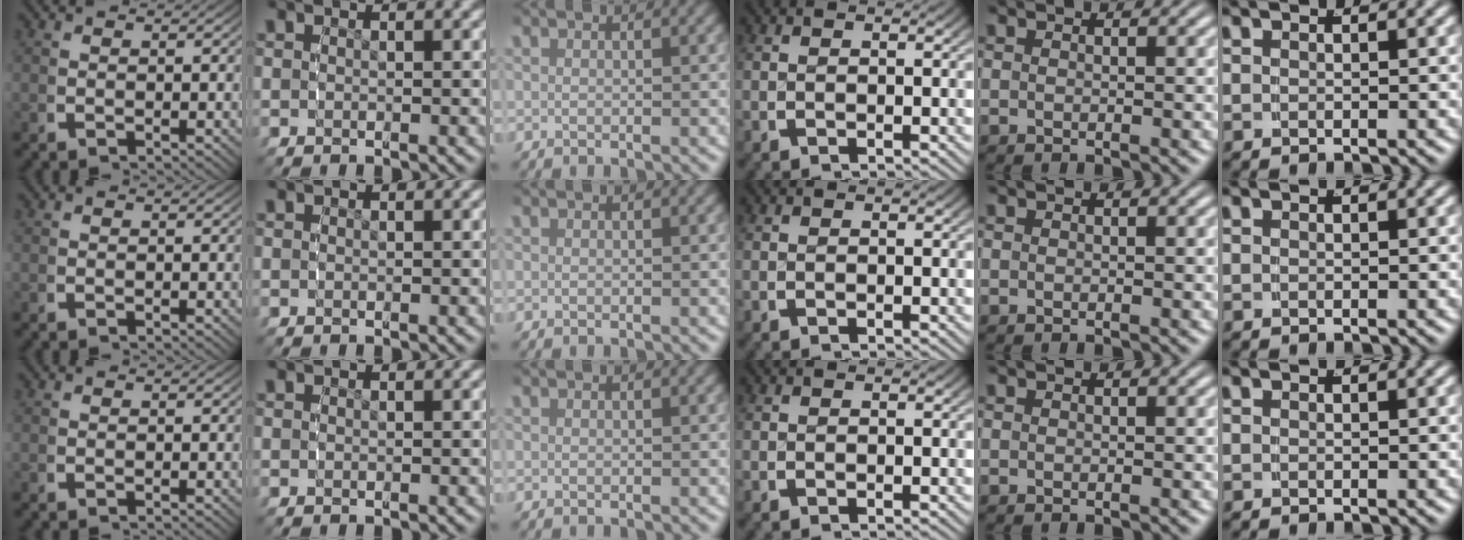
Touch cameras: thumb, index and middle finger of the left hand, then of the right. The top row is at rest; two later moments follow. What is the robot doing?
{"motion": "reach", "object": "shoes"}